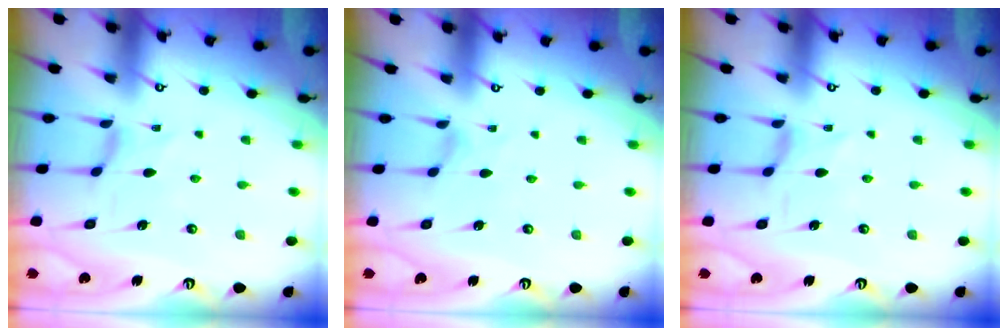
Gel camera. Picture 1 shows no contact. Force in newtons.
{"total": 0.0}
{"total": 0.0}